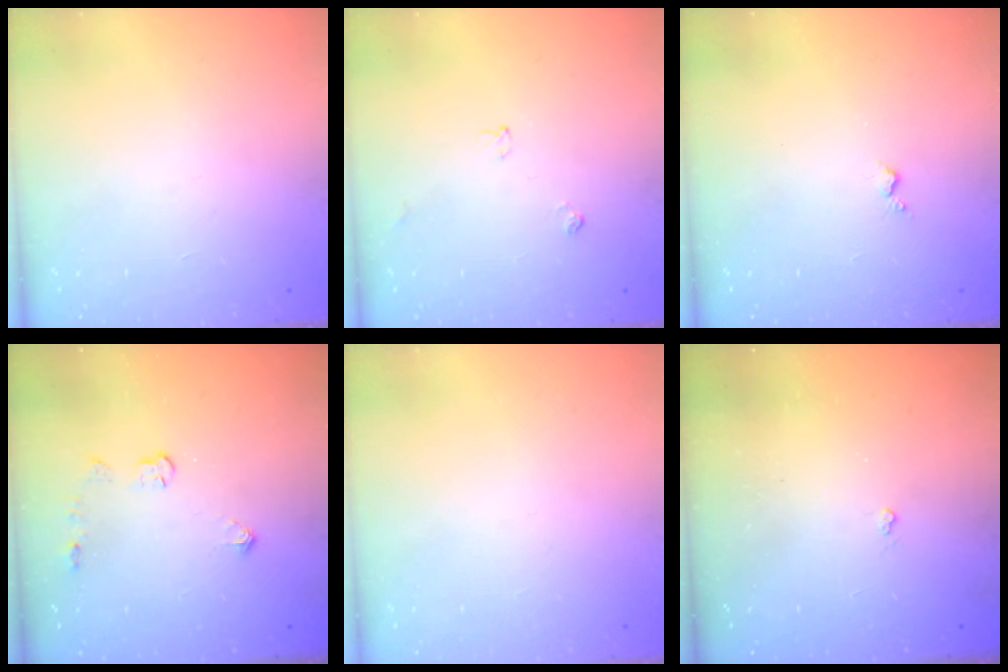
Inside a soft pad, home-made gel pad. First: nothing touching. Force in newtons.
{"total": 4.0, "press": 3.9, "slide": 0.6}
{"total": 3.0, "press": 2.9, "slide": 0.5}
{"total": 4.3, "press": 4.3, "slide": 0.6}
{"total": 0.0}
{"total": 1.8, "press": 1.8, "slide": 0.3}